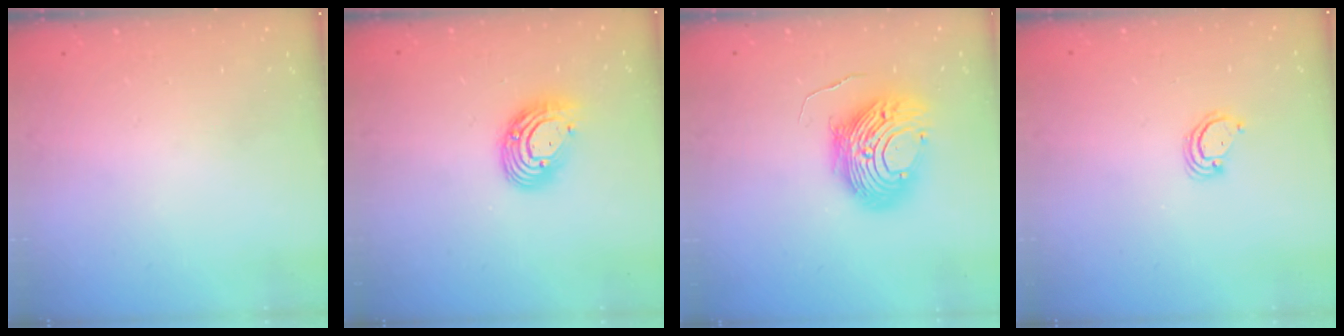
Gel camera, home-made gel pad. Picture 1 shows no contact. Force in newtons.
{"total": 11.1, "press": 11.0, "slide": 1.1}
{"total": 12.9, "press": 12.9, "slide": 0.6}
{"total": 3.4, "press": 3.4, "slide": 0.3}